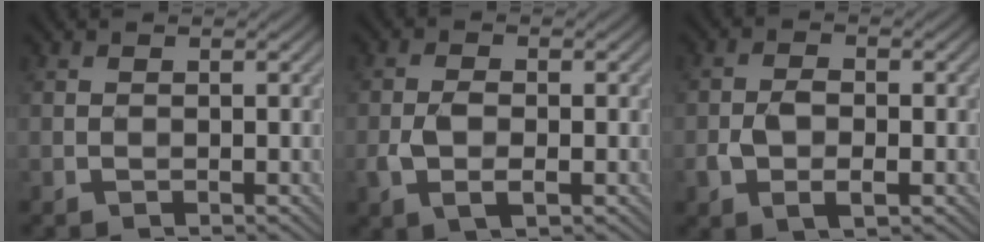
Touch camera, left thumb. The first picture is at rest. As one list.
[{"total": 3.4, "force": [-1.0, 1.6, 2.9], "torque": [-0.062, -0.006, -0.018]}, {"total": 3.7, "force": [-1.2, 2.0, 3.0], "torque": [-0.060, -0.005, -0.020]}]